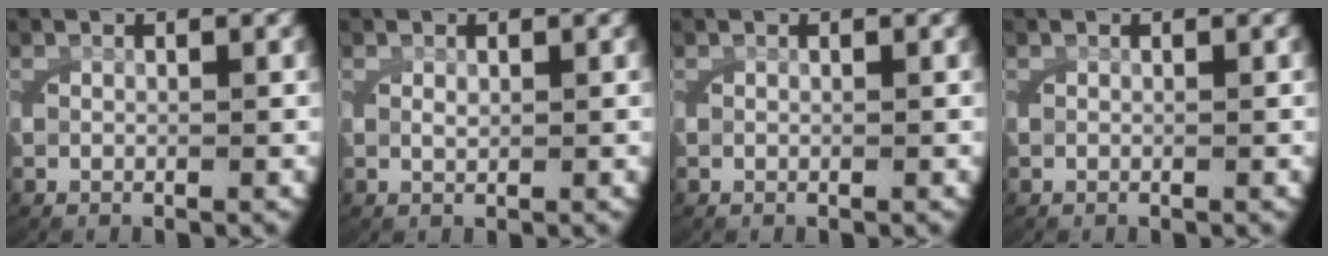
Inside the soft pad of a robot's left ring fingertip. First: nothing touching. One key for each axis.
{"total": 0.7, "fx": 0.5, "fy": 0.0, "fz": 0.5, "tx": -0.012, "ty": -0.004, "tz": 0.013}
{"total": 0.0}
{"total": 0.0}